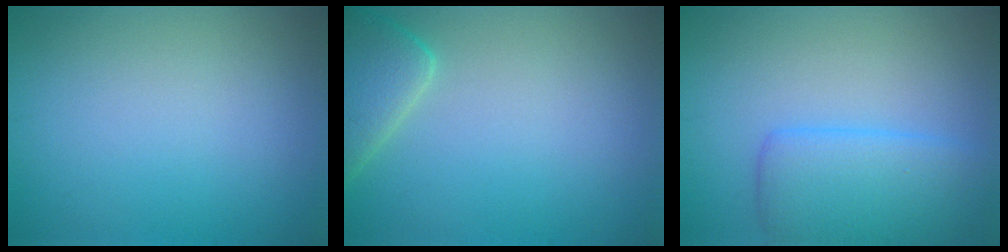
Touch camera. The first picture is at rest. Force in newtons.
{"total": 4.2, "press": 4.2, "slide": 0.4}
{"total": 4.6, "press": 4.6, "slide": 0.2}